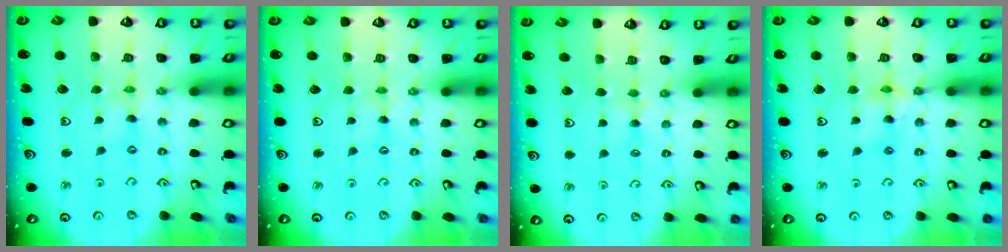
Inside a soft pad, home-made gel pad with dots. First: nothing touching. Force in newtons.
{"total": 1.5, "press": 1.4, "slide": 0.3}
{"total": 2.8, "press": 2.7, "slide": 0.5}
{"total": 6.3, "press": 6.3, "slide": 0.5}